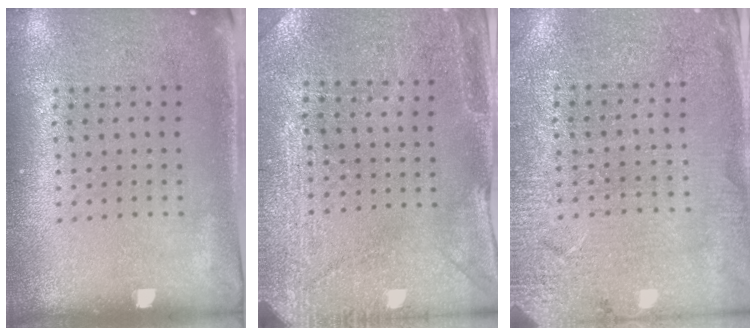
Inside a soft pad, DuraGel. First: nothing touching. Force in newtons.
{"total": 2.9, "press": 2.8, "slide": 0.6}
{"total": 2.8, "press": 2.8, "slide": 0.1}